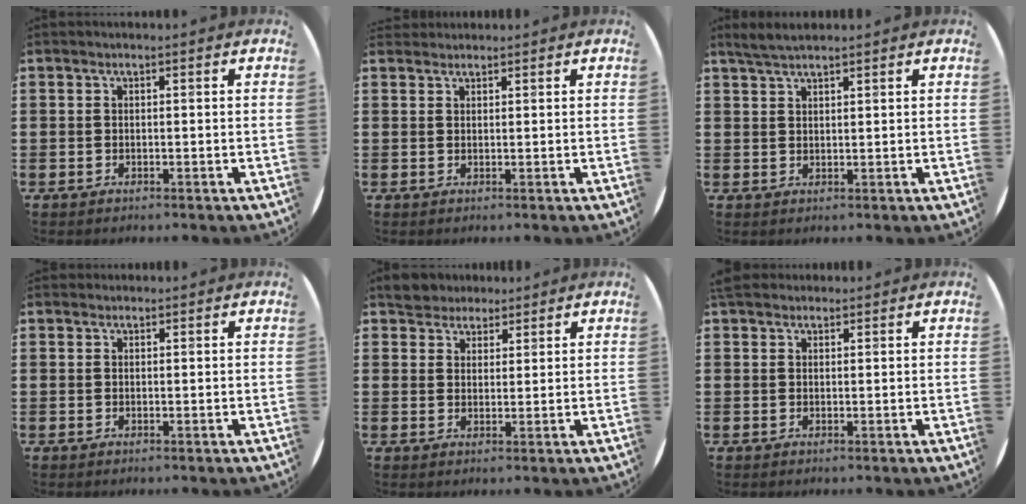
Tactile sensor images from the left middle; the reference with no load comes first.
{"total": 0.9, "force": [0.9, 0.2, -0.1], "torque": [0.001, 0.002, 0.018]}
{"total": 2.8, "force": [2.5, 0.3, 1.2], "torque": [-0.028, 0.004, 0.046]}
{"total": 0.5, "force": [0.5, 0.2, -0.1], "torque": [0.011, 0.001, 0.007]}
{"total": 4.3, "force": [4.0, 1.6, 0.1], "torque": [-0.008, -0.005, 0.076]}
{"total": 1.7, "force": [1.5, 0.7, 0.1], "torque": [0.002, 0.002, 0.029]}